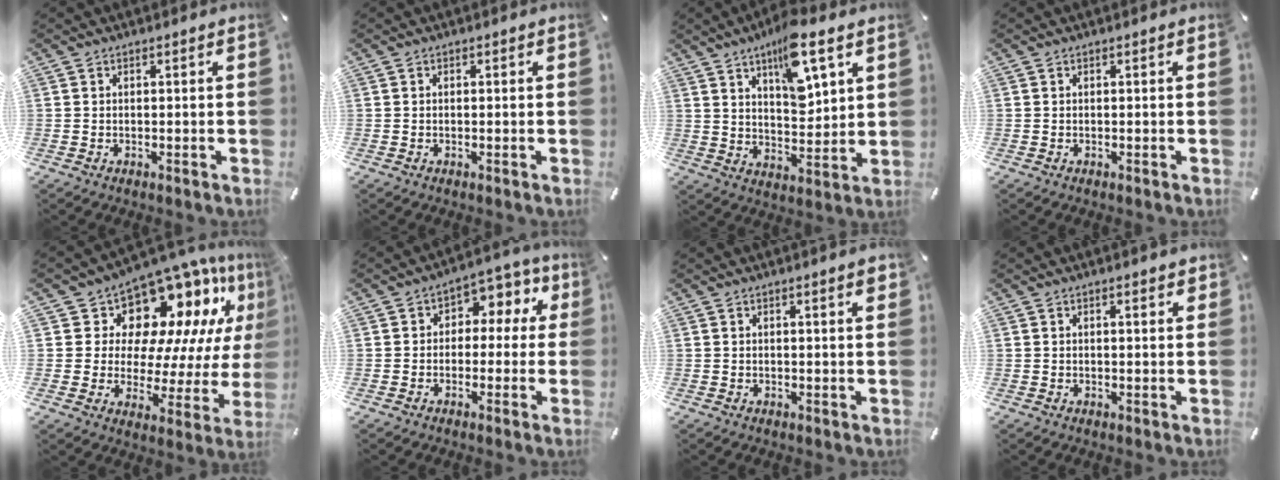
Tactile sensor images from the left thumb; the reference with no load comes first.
{"total": 0.0}
{"total": 11.8, "force": [7.7, 4.4, 7.9], "torque": [-0.117, -0.041, 0.129]}
{"total": 0.0}
{"total": 14.8, "force": [10.7, 8.4, 6.0], "torque": [-0.091, -0.116, 0.180]}
{"total": 7.0, "force": [0.4, 5.6, 4.1], "torque": [-0.051, 0.008, 0.000]}
{"total": 1.9, "force": [1.0, 0.2, 1.6], "torque": [-0.033, 0.002, 0.016]}
{"total": 1.2, "force": [0.8, 0.5, 0.8], "torque": [-0.016, 0.003, 0.014]}